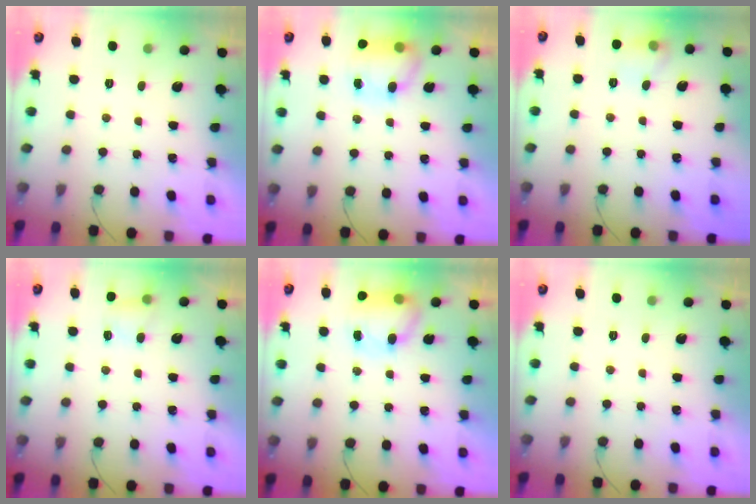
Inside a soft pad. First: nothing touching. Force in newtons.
{"total": 11.7, "press": 9.3, "slide": 7.1}
{"total": 6.5, "press": 6.4, "slide": 1.3}
{"total": 7.8, "press": 4.7, "slide": 6.2}
{"total": 8.4, "press": 8.4, "slide": 0.8}
{"total": 0.0}